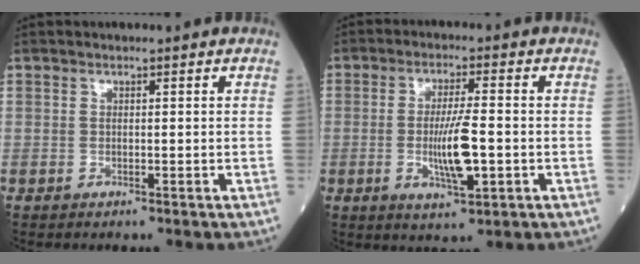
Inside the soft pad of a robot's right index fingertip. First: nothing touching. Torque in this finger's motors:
{"motor_torque": [0.27, -0.08, 0.30, 0.05]}